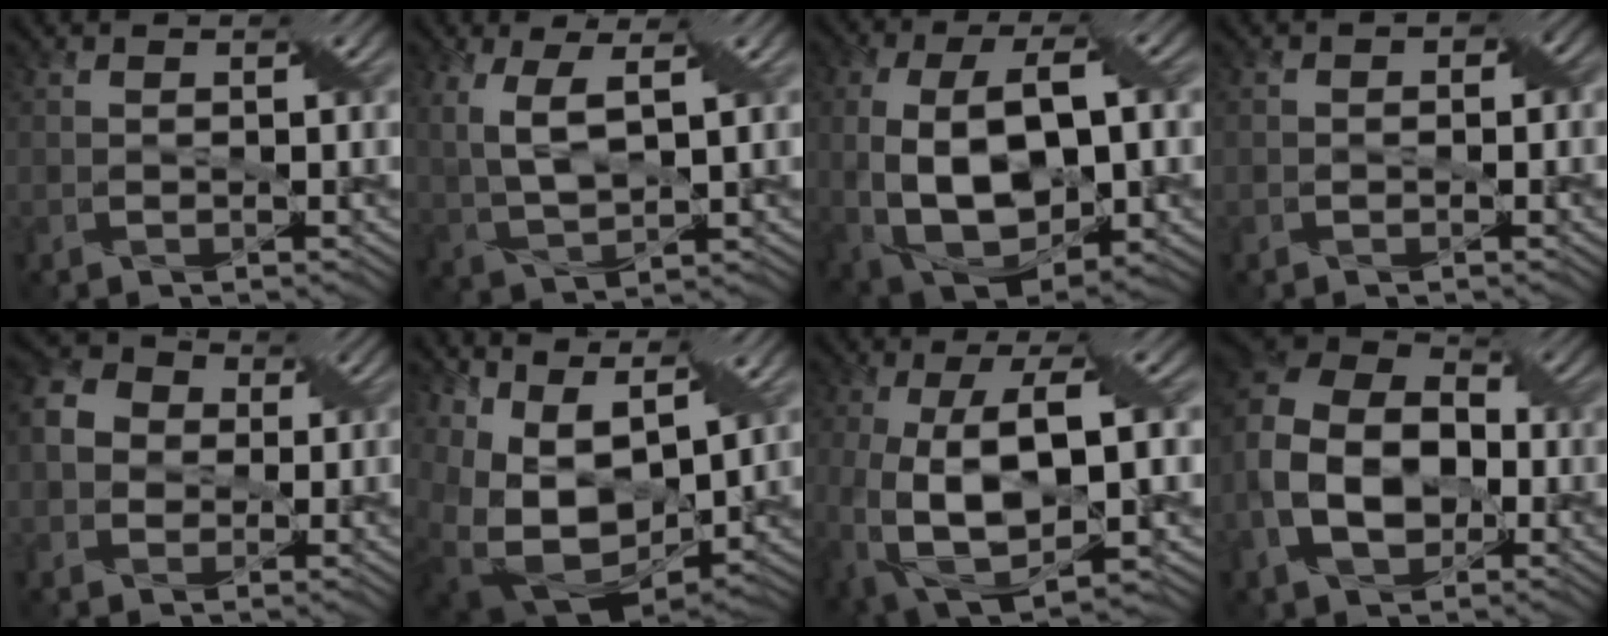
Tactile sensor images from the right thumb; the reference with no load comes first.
{"total": 7.2, "force": [2.2, 3.2, 6.1], "torque": [-0.148, 0.005, 0.045]}
{"total": 14.4, "force": [-0.8, 7.9, 12.0], "torque": [-0.241, 0.001, -0.004]}
{"total": 2.1, "force": [-0.2, 1.6, 1.4], "torque": [-0.019, -0.001, -0.005]}
{"total": 5.7, "force": [-0.2, 5.1, 2.7], "torque": [-0.073, 0.007, -0.010]}
{"total": 15.0, "force": [3.4, 9.6, 10.9], "torque": [-0.233, -0.002, 0.099]}
{"total": 13.9, "force": [-2.2, 6.0, 12.3], "torque": [-0.249, -0.005, -0.030]}
{"total": 14.9, "force": [-3.0, 10.3, 10.3], "torque": [-0.240, -0.013, -0.042]}